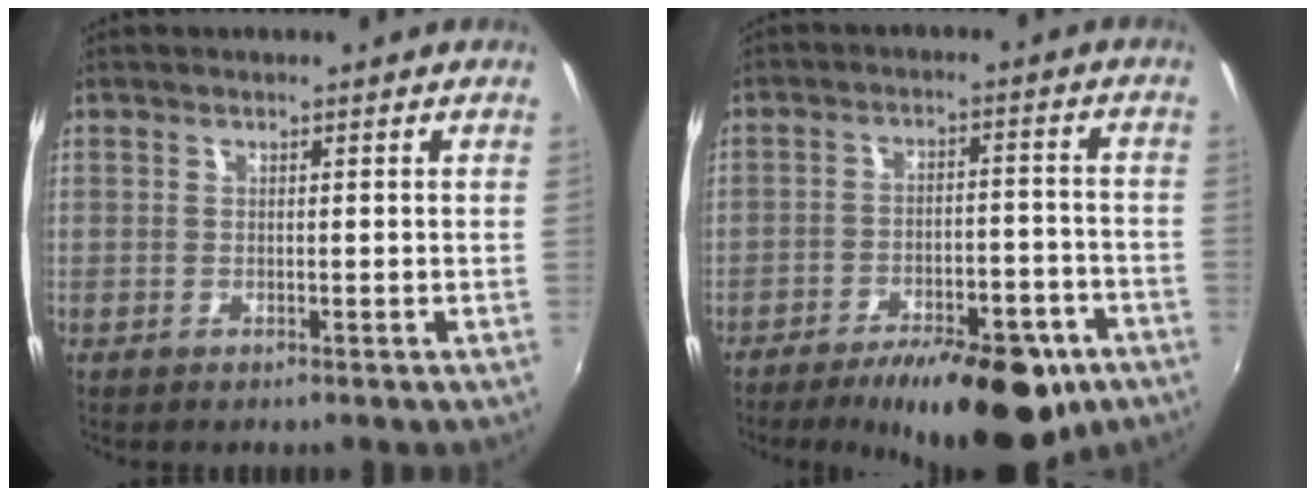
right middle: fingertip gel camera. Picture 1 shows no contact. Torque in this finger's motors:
{"motor_torque": [1.19, -0.95, 0.26, 0.11]}